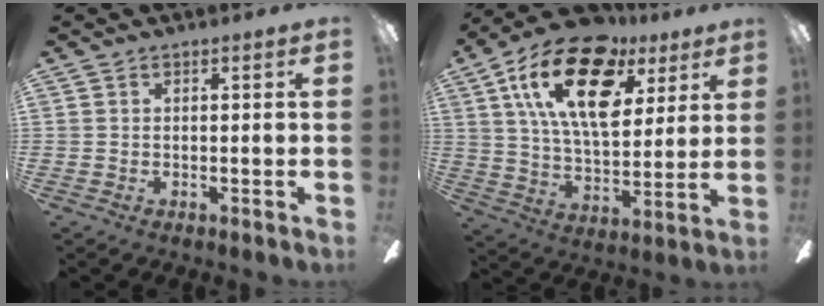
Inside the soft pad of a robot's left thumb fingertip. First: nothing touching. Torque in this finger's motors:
{"motor_torque": [0.57, 0.68, 2.01, -0.76, 0.52]}